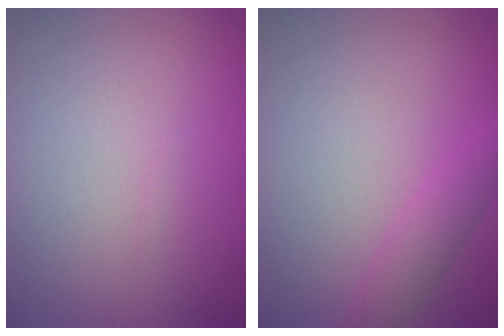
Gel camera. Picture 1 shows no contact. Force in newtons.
{"total": 1.9, "press": 1.9, "slide": 0.1}